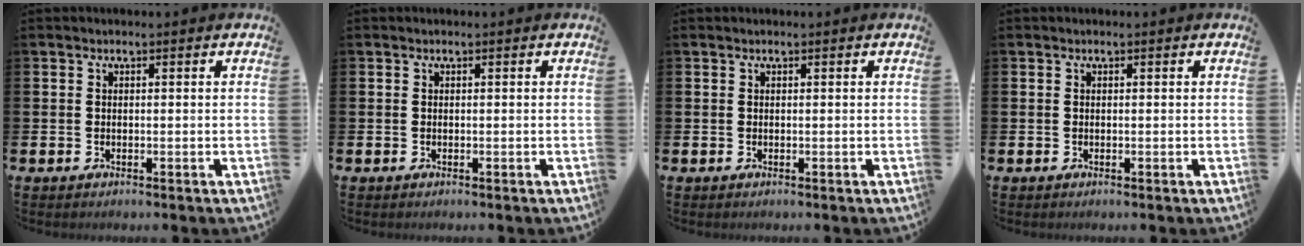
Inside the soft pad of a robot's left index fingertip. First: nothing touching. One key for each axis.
{"total": 0.0}
{"total": 0.0}
{"total": 0.0}